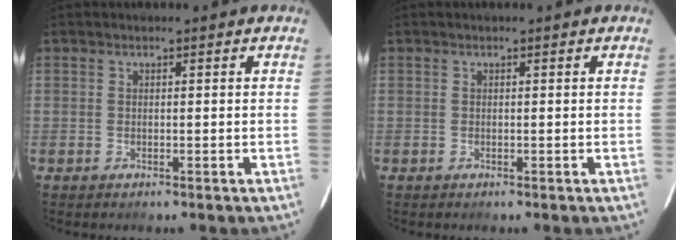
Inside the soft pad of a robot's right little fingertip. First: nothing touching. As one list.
[{"total": 0.0}]